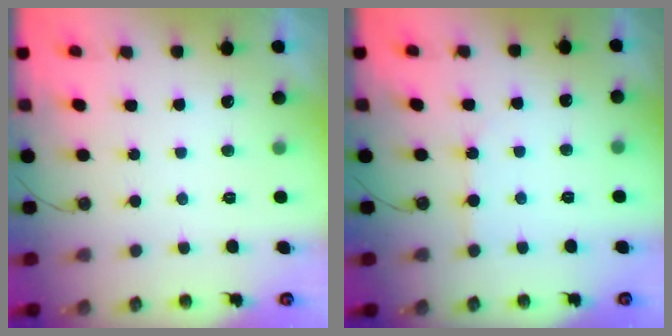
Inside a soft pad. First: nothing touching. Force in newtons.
{"total": 2.9, "press": 2.9, "slide": 0.5}